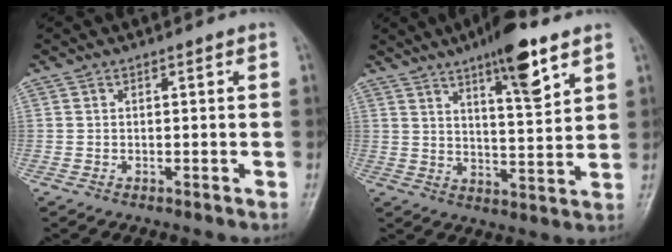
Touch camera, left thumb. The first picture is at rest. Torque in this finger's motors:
{"motor_torque": [2.21, 0.99, 1.30, -0.95, 0.22]}